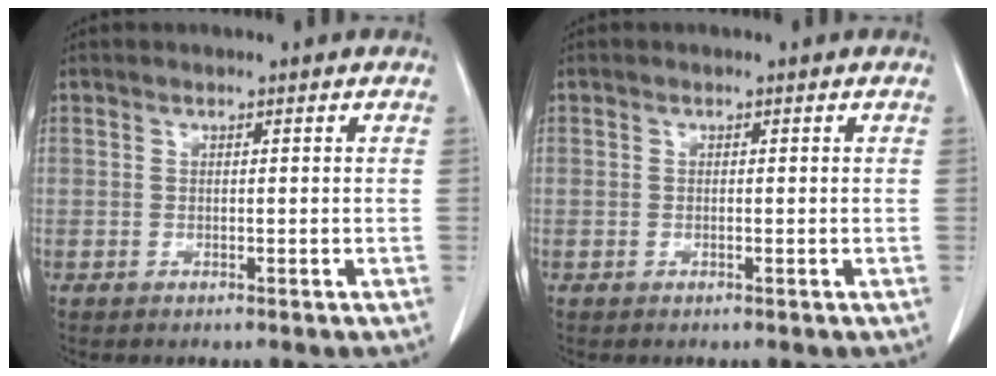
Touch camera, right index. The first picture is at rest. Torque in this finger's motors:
{"motor_torque": [0.06, -0.01, 0.02, 0.00]}